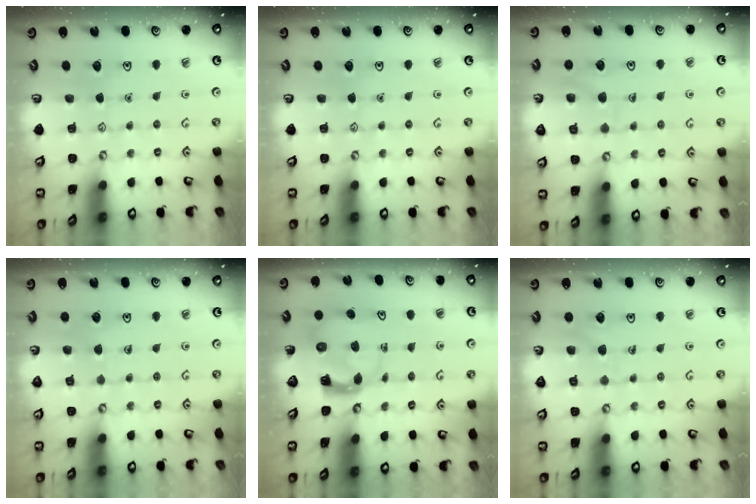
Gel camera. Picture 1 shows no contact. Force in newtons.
{"total": 0.0}
{"total": 8.4, "press": 8.3, "slide": 0.6}
{"total": 5.1, "press": 5.1, "slide": 0.4}
{"total": 4.2, "press": 4.2, "slide": 0.6}
{"total": 6.6, "press": 6.6, "slide": 0.5}